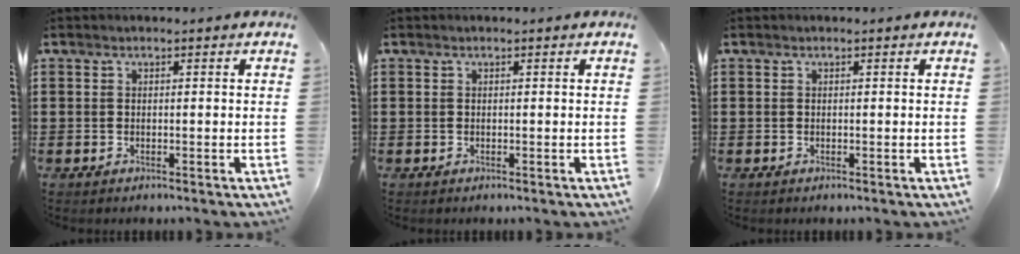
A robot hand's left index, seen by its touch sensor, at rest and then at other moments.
{"total": 0.0}
{"total": 0.0}